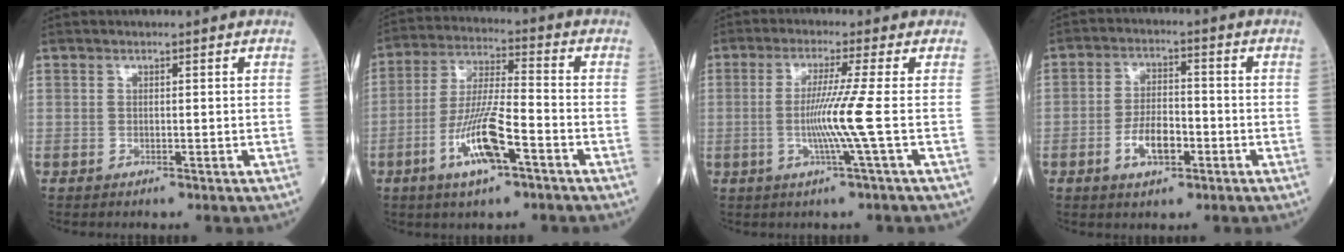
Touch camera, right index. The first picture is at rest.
{"total": 11.0, "force": [-5.0, 1.8, 9.6], "torque": [-0.189, -0.005, -0.091]}
{"total": 6.5, "force": [-1.0, -2.4, 6.0], "torque": [-0.122, -0.013, -0.018]}
{"total": 6.2, "force": [-2.4, 2.7, 5.0], "torque": [-0.096, 0.005, -0.043]}